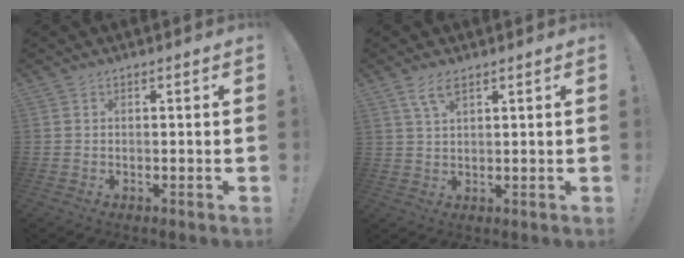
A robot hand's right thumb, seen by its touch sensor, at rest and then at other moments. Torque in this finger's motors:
{"motor_torque": [0.20, 0.37, 0.37, 0.10, 0.43]}